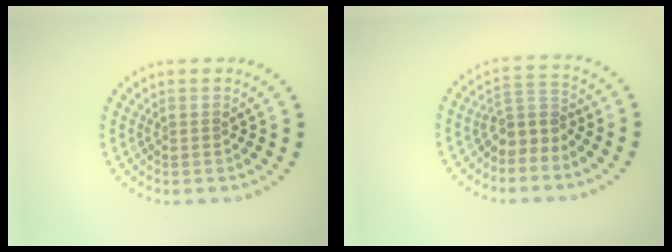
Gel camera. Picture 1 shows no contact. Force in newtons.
{"total": 2.9, "press": 2.1, "slide": 1.9}